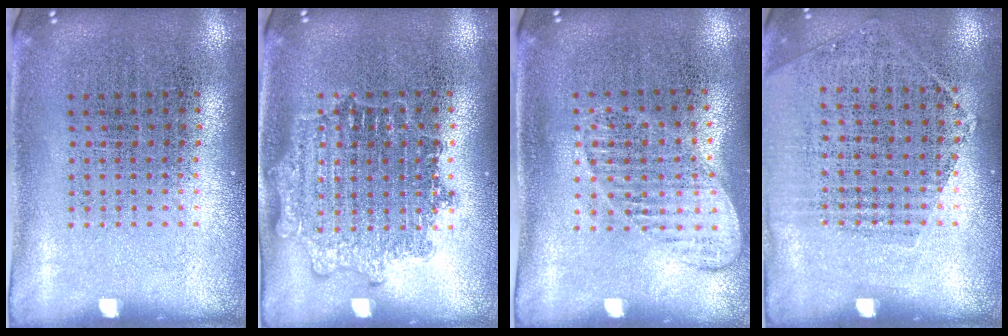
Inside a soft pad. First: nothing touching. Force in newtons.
{"total": 1.4, "press": 1.4, "slide": 0.2}
{"total": 1.1, "press": 1.1, "slide": 0.2}
{"total": 1.2, "press": 1.0, "slide": 0.6}